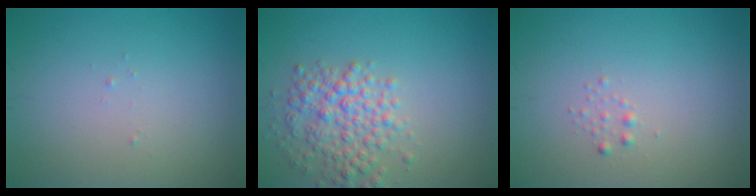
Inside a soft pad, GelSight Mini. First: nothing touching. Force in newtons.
{"total": 4.2, "press": 4.2, "slide": 0.1}
{"total": 0.6, "press": 0.6, "slide": 0.1}